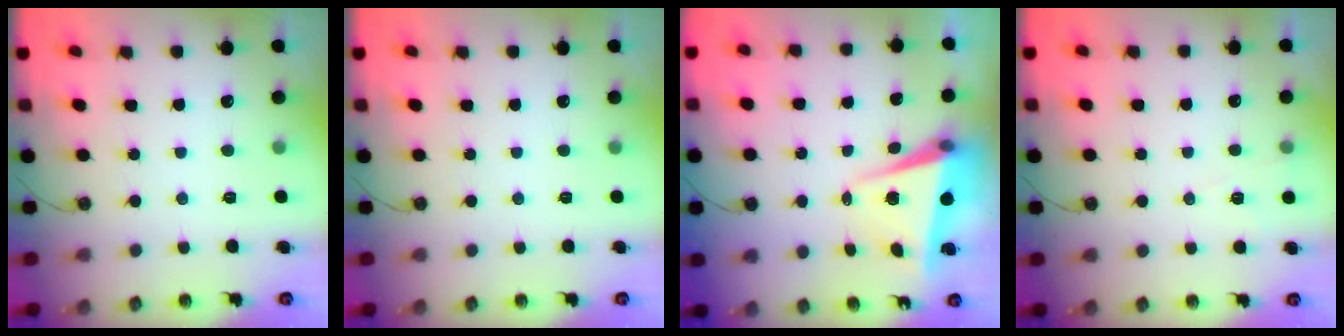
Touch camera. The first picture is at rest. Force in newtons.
{"total": 0.0}
{"total": 5.6, "press": 5.6, "slide": 0.2}
{"total": 5.7, "press": 4.1, "slide": 4.0}